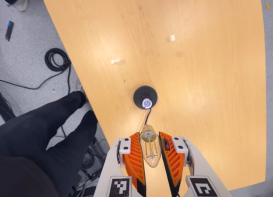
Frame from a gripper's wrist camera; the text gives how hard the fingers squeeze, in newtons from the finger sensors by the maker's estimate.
{"total": 13.4, "left": 13.6, "right": 13.2}